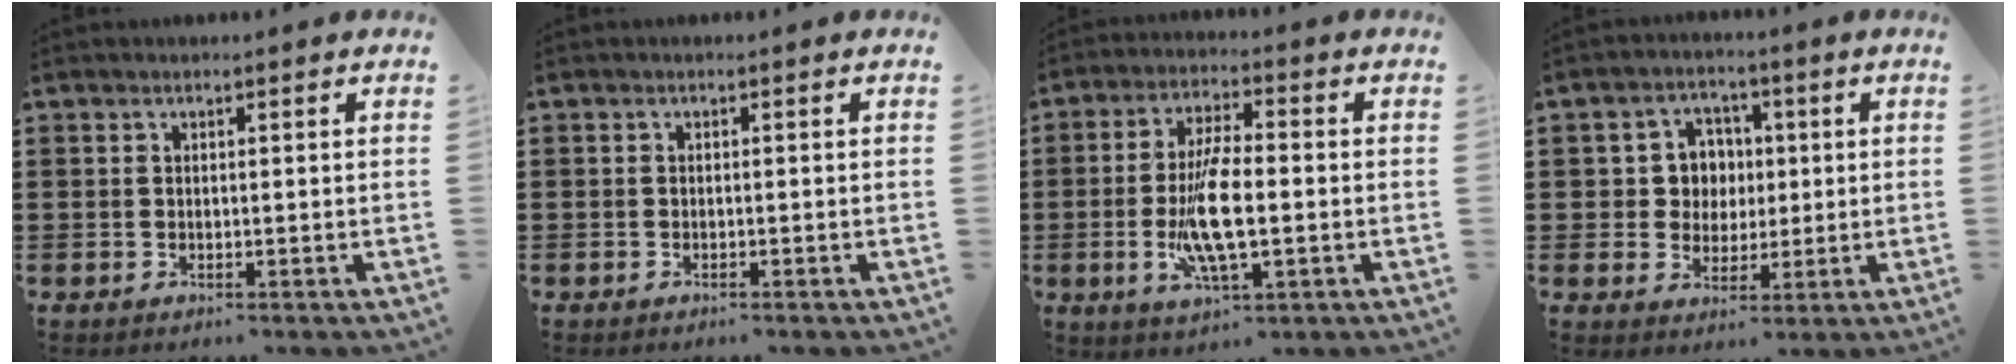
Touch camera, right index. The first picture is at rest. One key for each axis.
{"total": 0.6, "fx": -0.6, "fy": 0.0, "fz": 0.1, "tx": -0.004, "ty": -0.003, "tz": -0.012}
{"total": 9.7, "fx": -1.6, "fy": 2.8, "fz": 9.2, "tx": -0.193, "ty": -0.013, "tz": -0.033}
{"total": 5.3, "fx": 0.4, "fy": 5.0, "fz": 1.7, "tx": -0.056, "ty": 0.017, "tz": 0.005}